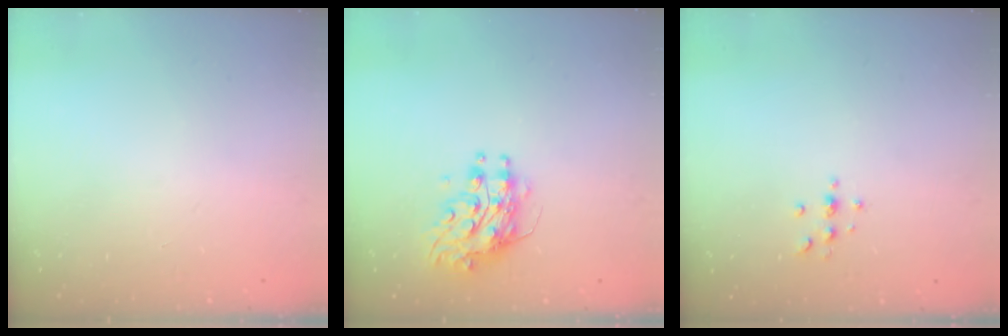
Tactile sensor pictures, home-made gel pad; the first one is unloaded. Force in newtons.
{"total": 8.9, "press": 8.9, "slide": 0.5}
{"total": 3.4, "press": 3.4, "slide": 0.4}